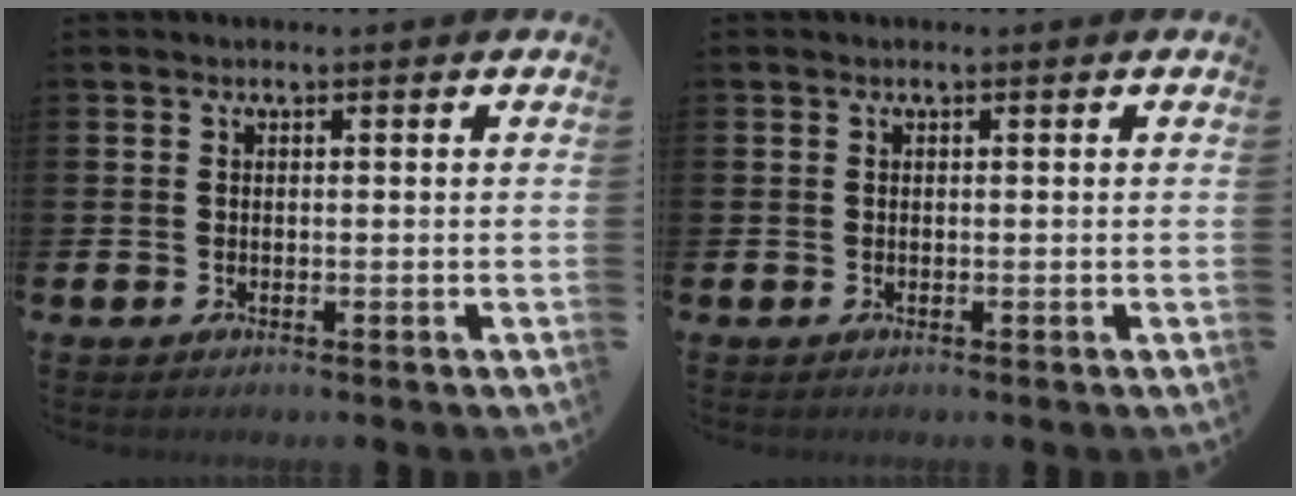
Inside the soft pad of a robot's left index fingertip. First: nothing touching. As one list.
[{"total": 0.0}]